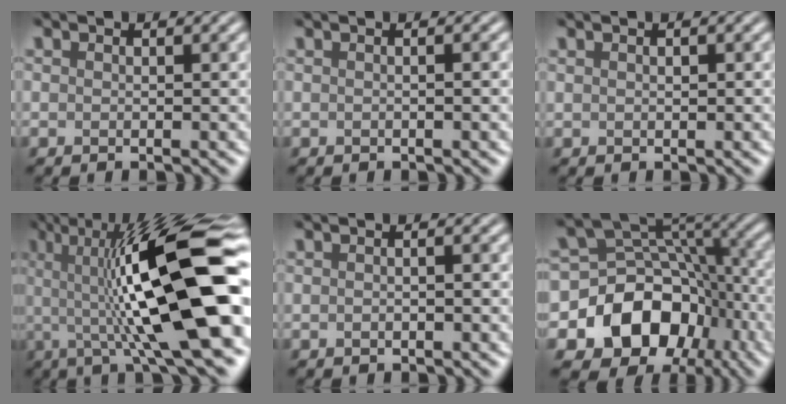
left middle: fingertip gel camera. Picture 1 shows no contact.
{"total": 2.5, "force": [0.5, 1.2, 2.1], "torque": [-0.008, 0.006, -0.017]}
{"total": 0.6, "force": [0.3, 0.3, 0.4], "torque": [-0.009, 0.003, 0.007]}
{"total": 15.3, "force": [0.7, 3.9, 14.8], "torque": [-0.226, 0.014, 0.003]}
{"total": 2.5, "force": [0.5, 1.3, 2.1], "torque": [-0.019, 0.015, -0.015]}
{"total": 11.6, "force": [-4.3, 8.9, 6.1], "torque": [-0.104, -0.003, -0.078]}